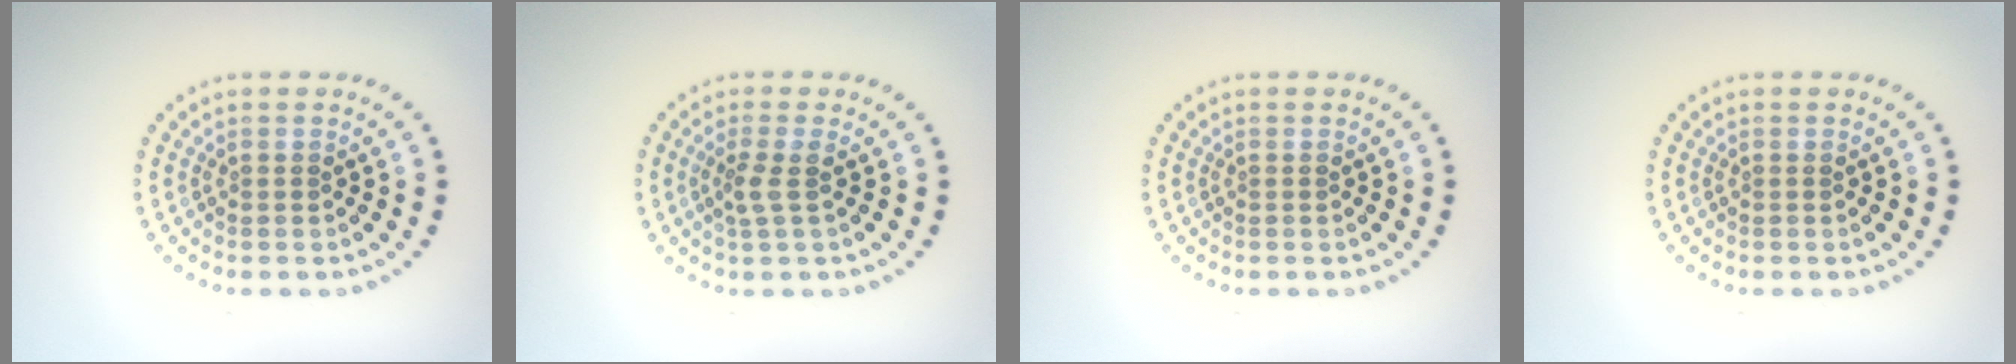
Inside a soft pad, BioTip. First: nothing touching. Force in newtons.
{"total": 1.8, "press": 1.4, "slide": 1.2}
{"total": 0.0}
{"total": 0.0}